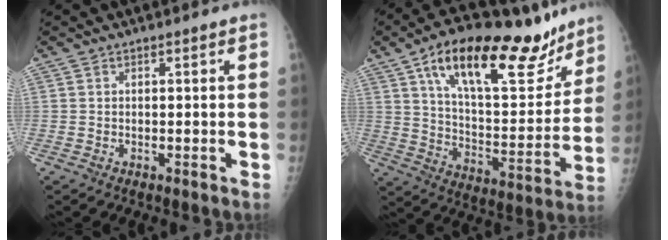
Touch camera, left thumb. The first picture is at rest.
{"total": 26.4, "force": [16.6, 10.2, 17.9], "torque": [-0.234, -0.043, 0.266]}